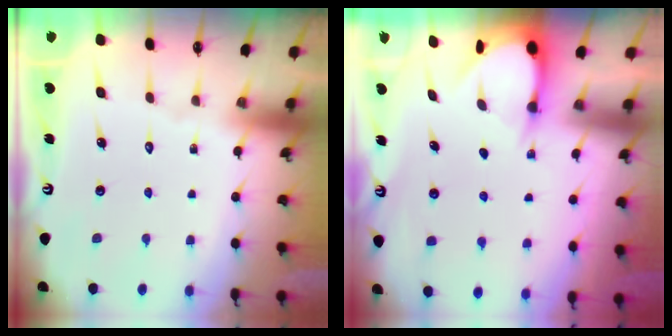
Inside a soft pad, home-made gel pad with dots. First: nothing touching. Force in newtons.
{"total": 3.3, "press": 3.3, "slide": 0.3}